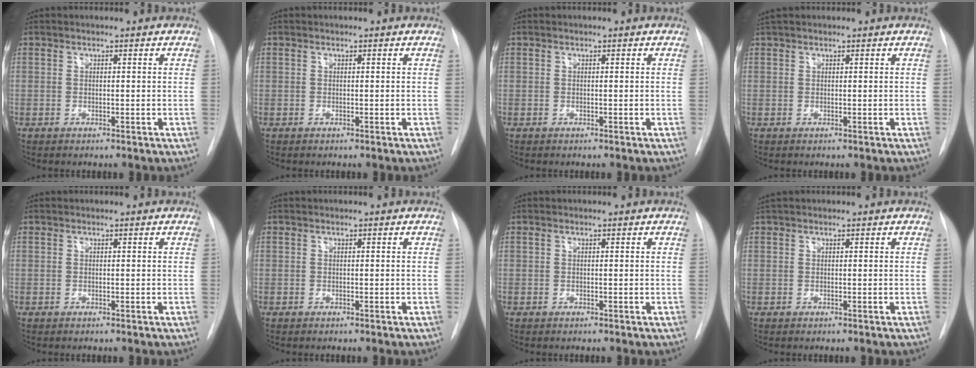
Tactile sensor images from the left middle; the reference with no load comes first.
{"total": 0.0}
{"total": 0.0}
{"total": 1.8, "force": [1.6, 0.4, 0.7], "torque": [-0.017, 0.024, 0.031]}
{"total": 0.0}
{"total": 0.0}
{"total": 0.0}
{"total": 1.2, "force": [1.1, 0.2, 0.5], "torque": [-0.015, 0.022, 0.023]}